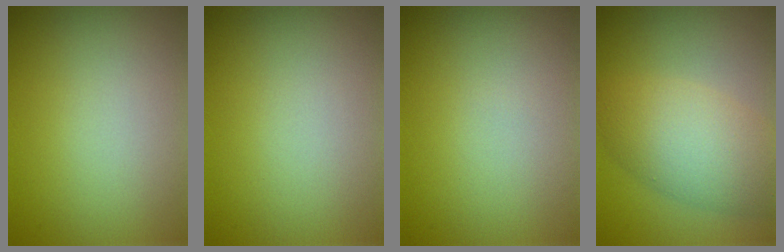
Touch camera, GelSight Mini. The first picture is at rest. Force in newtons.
{"total": 0.0}
{"total": 0.0}
{"total": 6.1, "press": 6.1, "slide": 0.1}